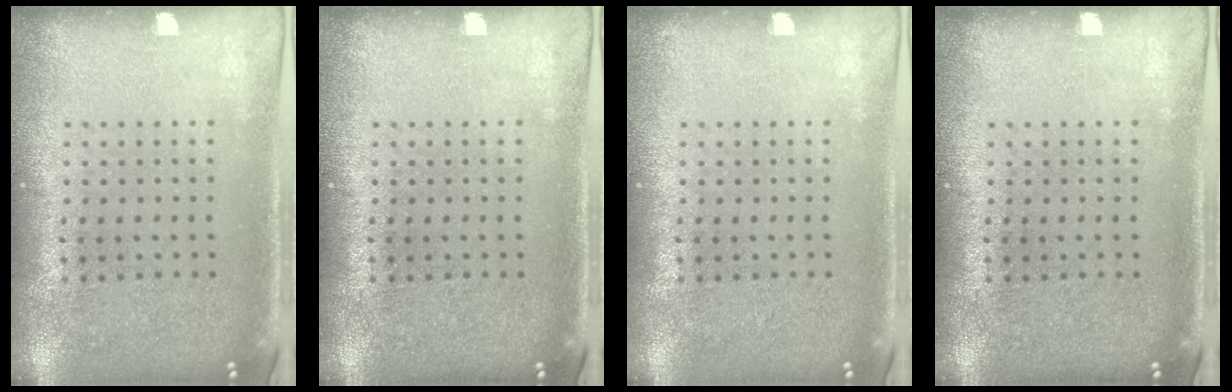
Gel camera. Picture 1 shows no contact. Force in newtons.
{"total": 0.0}
{"total": 0.0}
{"total": 0.0}